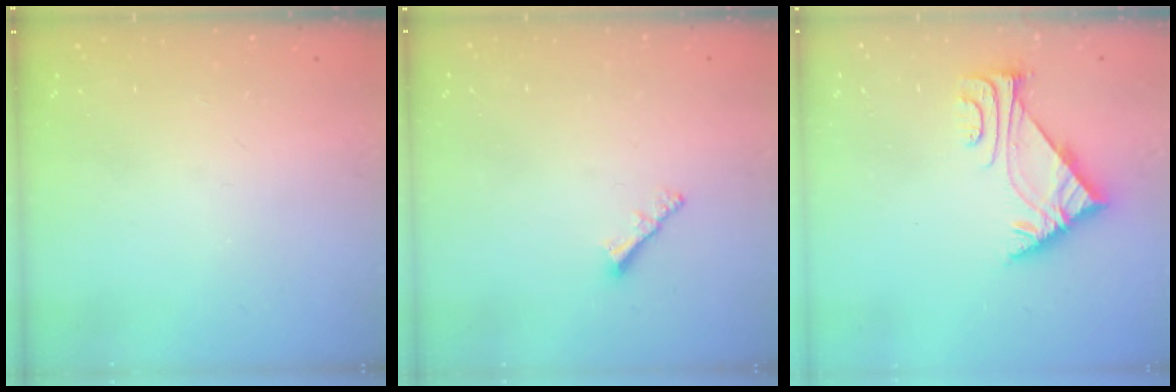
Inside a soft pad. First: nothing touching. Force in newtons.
{"total": 1.9, "press": 1.8, "slide": 0.5}
{"total": 5.4, "press": 5.3, "slide": 1.1}